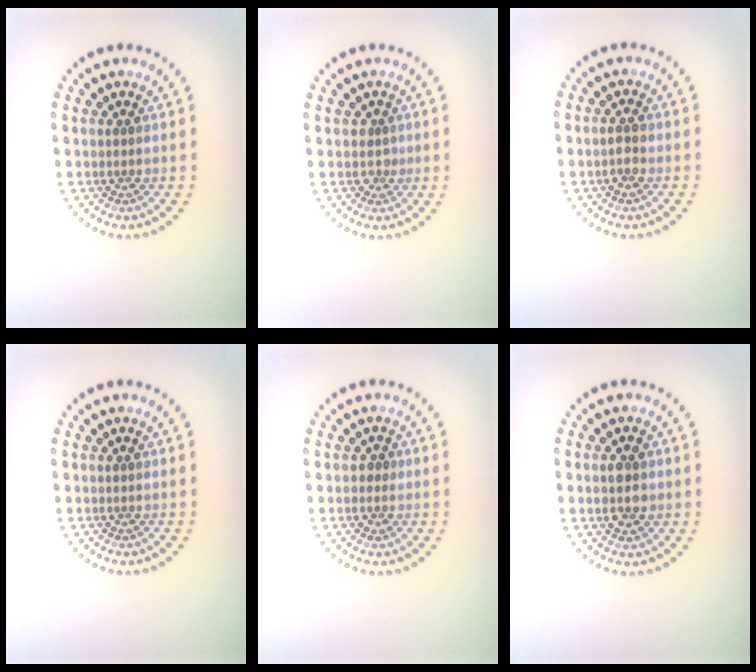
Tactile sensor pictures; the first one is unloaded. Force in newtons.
{"total": 1.0, "press": 0.7, "slide": 0.7}
{"total": 1.6, "press": 1.6, "slide": 0.2}
{"total": 0.0}
{"total": 1.1, "press": 1.0, "slide": 0.4}
{"total": 2.9, "press": 2.9, "slide": 0.1}